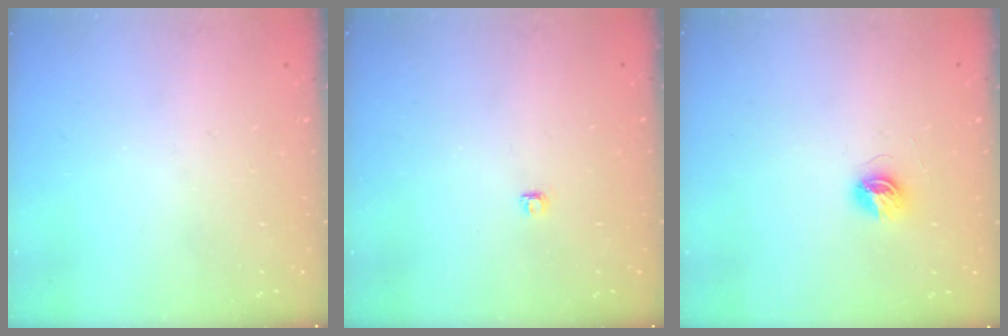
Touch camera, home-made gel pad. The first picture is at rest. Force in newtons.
{"total": 2.8, "press": 2.8, "slide": 0.4}
{"total": 5.6, "press": 5.6, "slide": 0.5}